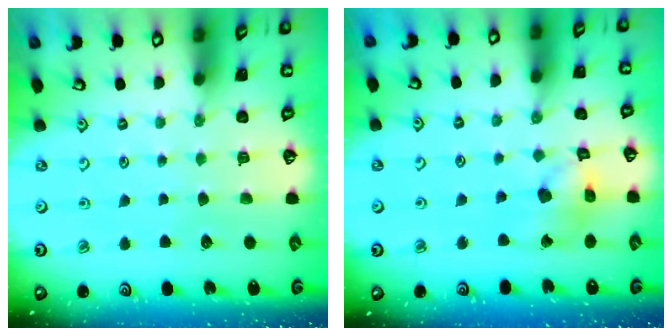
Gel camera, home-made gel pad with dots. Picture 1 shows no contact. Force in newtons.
{"total": 11.9, "press": 11.8, "slide": 1.6}